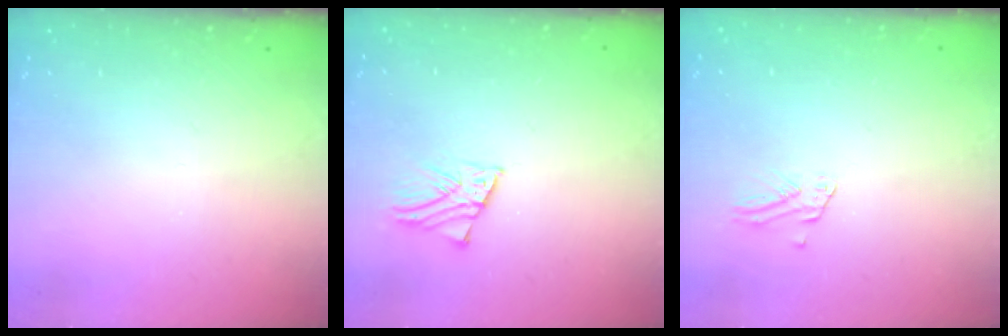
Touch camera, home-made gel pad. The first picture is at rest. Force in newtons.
{"total": 2.3, "press": 2.3, "slide": 0.2}
{"total": 2.6, "press": 2.6, "slide": 0.2}